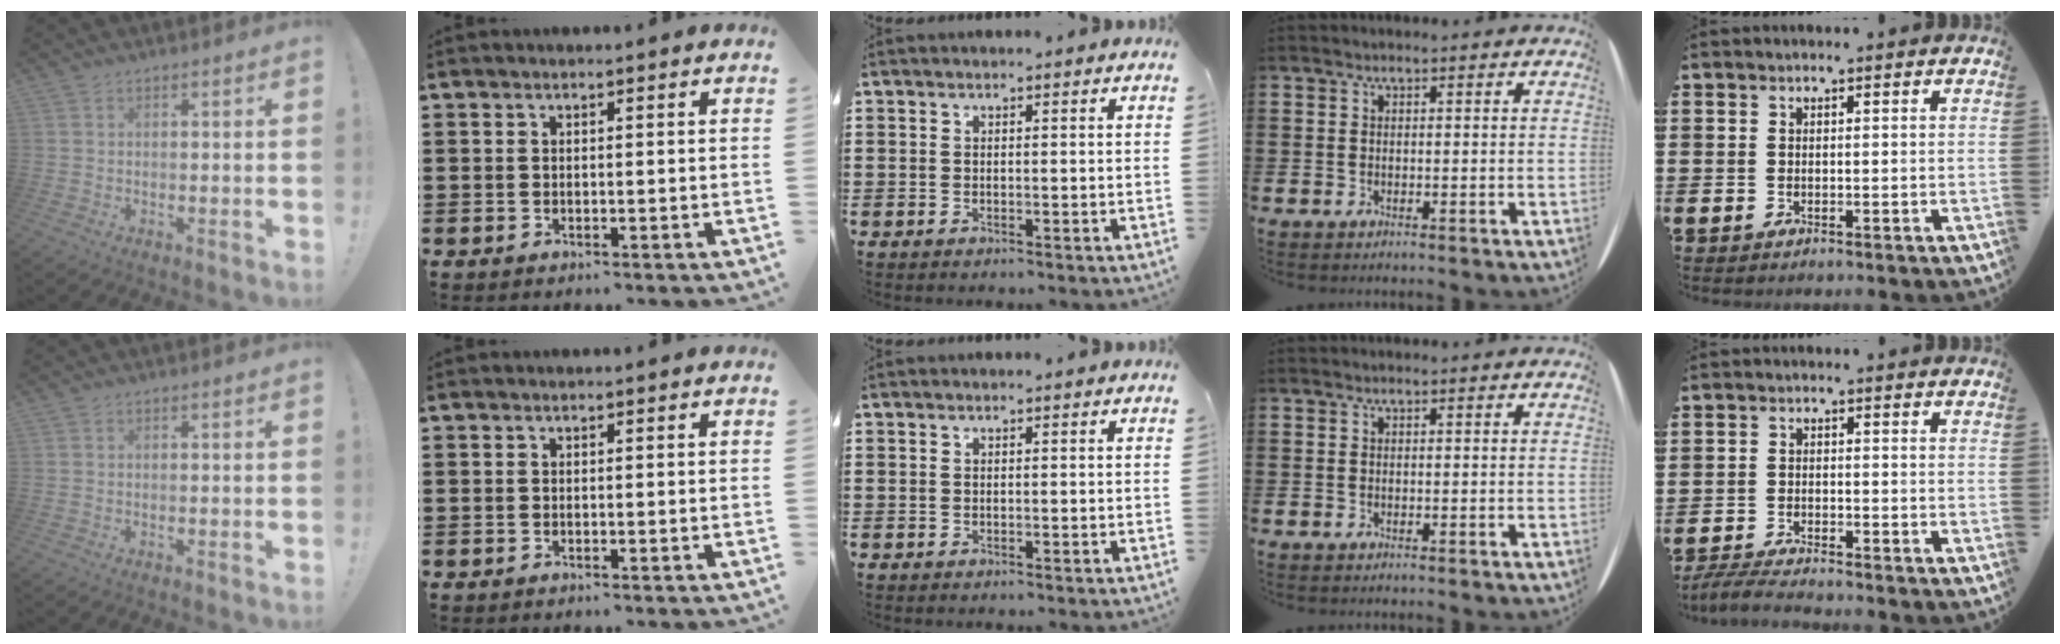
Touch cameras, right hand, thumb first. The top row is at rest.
{"little": {"total": 3.0, "force": [-2.9, -0.1, 0.8], "torque": [-0.021, -0.003, -0.060]}}